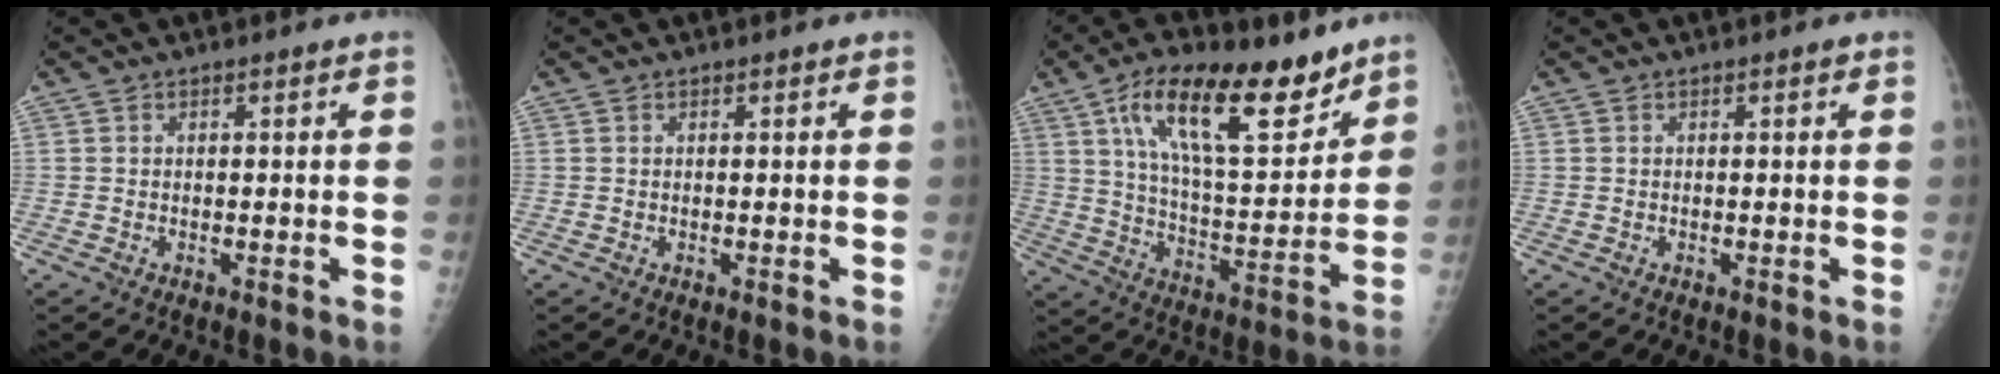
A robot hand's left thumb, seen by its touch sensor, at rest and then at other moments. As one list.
[{"total": 0.0}, {"total": 21.0, "force": [12.5, 8.2, 14.7], "torque": [-0.209, -0.059, 0.217]}, {"total": 0.0}]